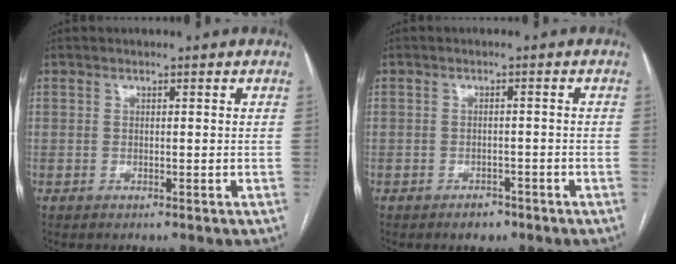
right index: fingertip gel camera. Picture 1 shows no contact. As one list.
[{"total": 2.4, "force": [-1.7, 1.3, 0.9], "torque": [-0.013, 0.003, -0.019]}]